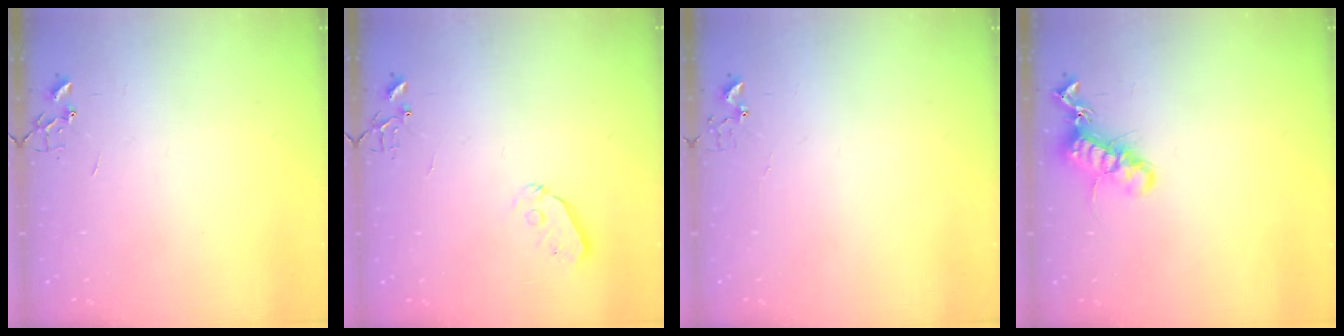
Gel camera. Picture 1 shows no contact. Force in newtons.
{"total": 4.9, "press": 4.8, "slide": 0.8}
{"total": 2.9, "press": 2.9, "slide": 0.4}
{"total": 14.3, "press": 14.3, "slide": 1.0}